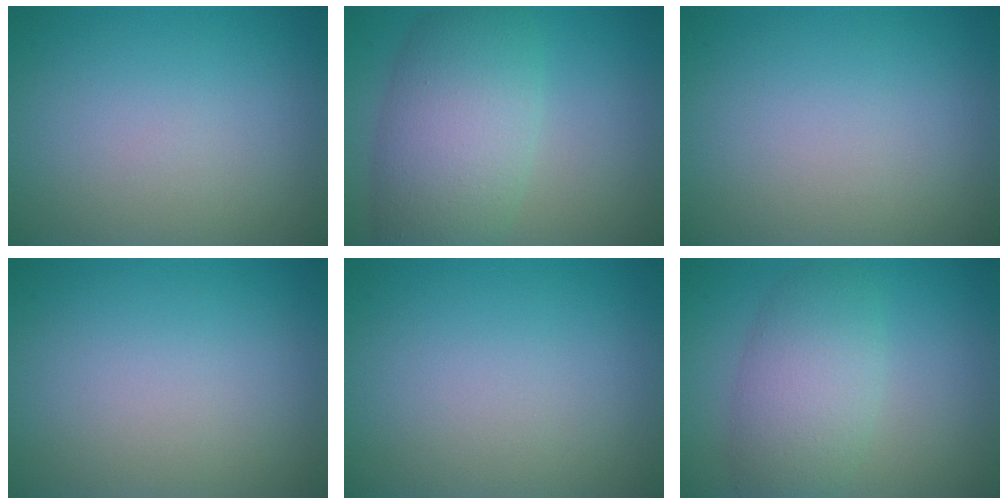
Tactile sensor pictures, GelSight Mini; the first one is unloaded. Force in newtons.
{"total": 7.8, "press": 7.8, "slide": 0.4}
{"total": 0.0}
{"total": 0.0}
{"total": 0.0}
{"total": 5.1, "press": 5.1, "slide": 0.2}